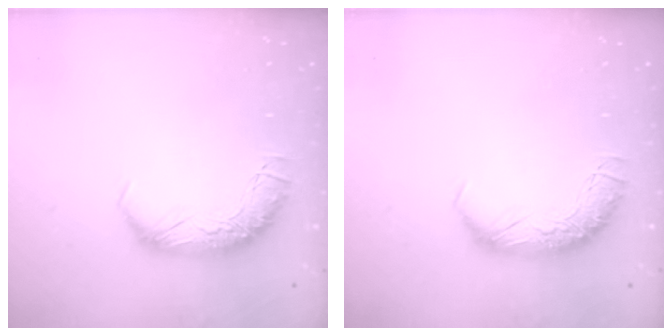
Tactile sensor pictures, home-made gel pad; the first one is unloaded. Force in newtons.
{"total": 0.0}